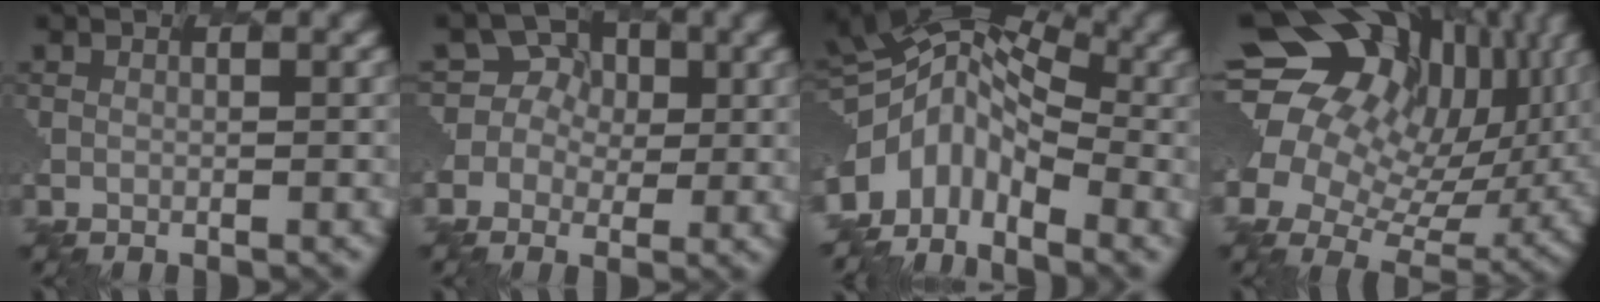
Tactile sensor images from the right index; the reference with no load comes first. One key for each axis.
{"total": 4.6, "fx": -0.1, "fy": 4.6, "fz": 0.2, "tx": -0.007, "ty": 0.025, "tz": -0.038}
{"total": 6.1, "fx": -2.9, "fy": 3.8, "fz": 3.8, "tx": -0.077, "ty": 0.006, "tz": -0.078}
{"total": 15.9, "fx": 7.3, "fy": 11.0, "fz": 8.9, "tx": -0.186, "ty": 0.022, "tz": 0.119}